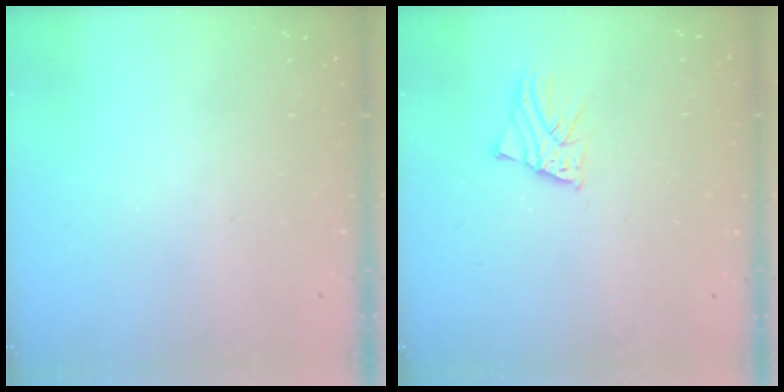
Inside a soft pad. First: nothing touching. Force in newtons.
{"total": 2.1, "press": 2.1, "slide": 0.2}